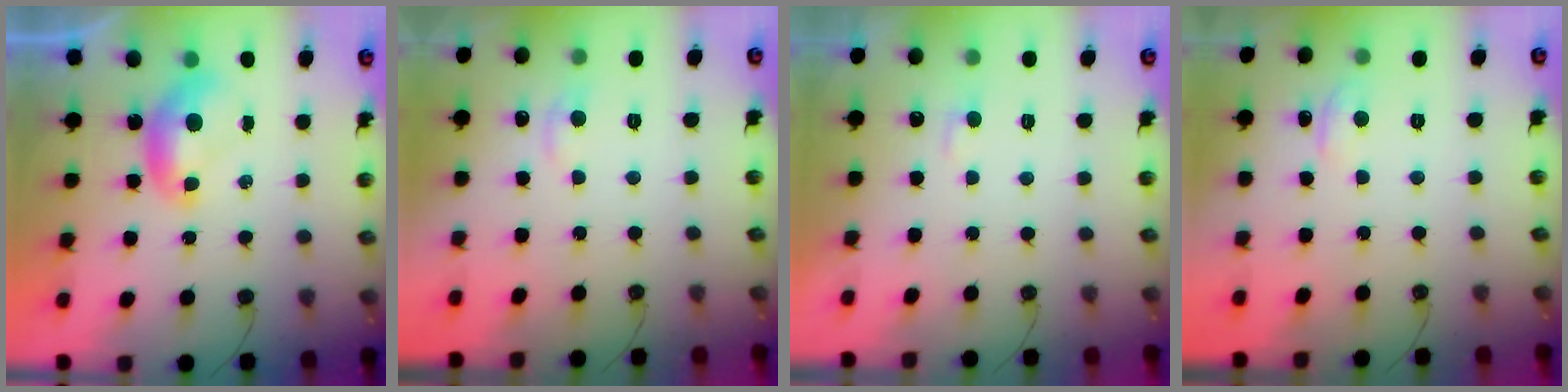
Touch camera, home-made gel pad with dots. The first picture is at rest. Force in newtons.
{"total": 1.1, "press": 0.7, "slide": 0.9}
{"total": 2.8, "press": 2.7, "slide": 0.4}
{"total": 0.0}